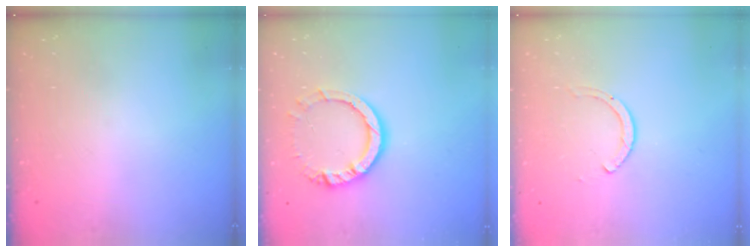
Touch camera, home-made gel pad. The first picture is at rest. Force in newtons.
{"total": 11.3, "press": 11.2, "slide": 1.3}
{"total": 2.0, "press": 1.9, "slide": 0.3}